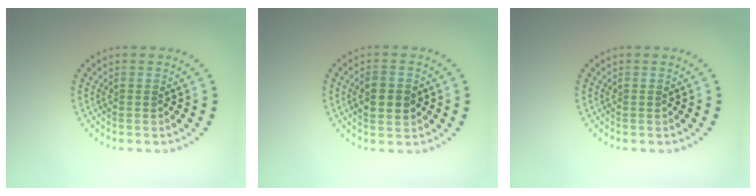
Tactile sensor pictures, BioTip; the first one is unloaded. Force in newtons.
{"total": 3.0, "press": 3.0, "slide": 0.1}
{"total": 0.0}